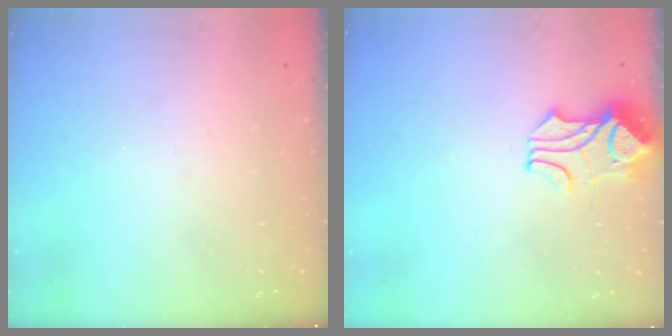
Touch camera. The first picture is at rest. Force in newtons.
{"total": 1.8, "press": 1.4, "slide": 1.1}